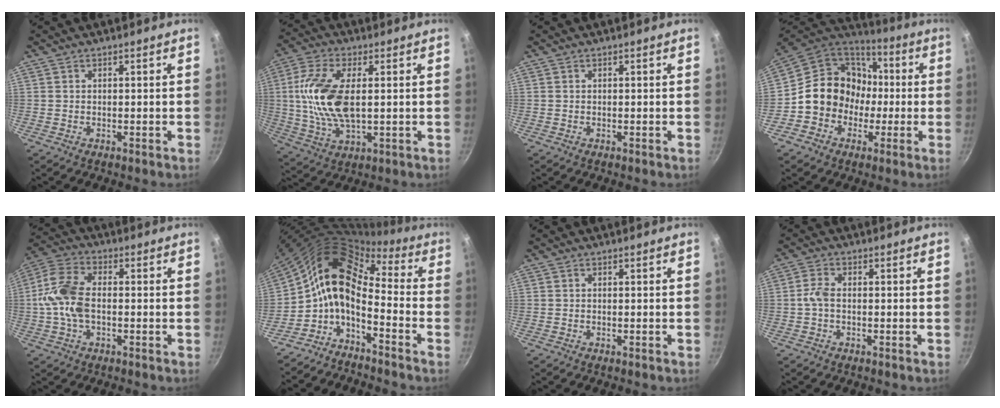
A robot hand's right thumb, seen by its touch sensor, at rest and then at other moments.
{"total": 14.4, "force": [1.4, 7.0, 12.5], "torque": [-0.248, 0.003, 0.025]}
{"total": 0.0}
{"total": 16.0, "force": [-1.5, 14.3, 7.0], "torque": [-0.068, 0.051, -0.034]}
{"total": 10.6, "force": [-0.9, 6.1, 8.6], "torque": [-0.174, 0.028, -0.032]}
{"total": 12.7, "force": [-3.4, 7.0, 10.0], "torque": [-0.186, 0.064, -0.089]}
{"total": 0.0}
{"total": 2.9, "force": [-0.6, 1.5, 2.5], "torque": [-0.059, 0.014, -0.018]}